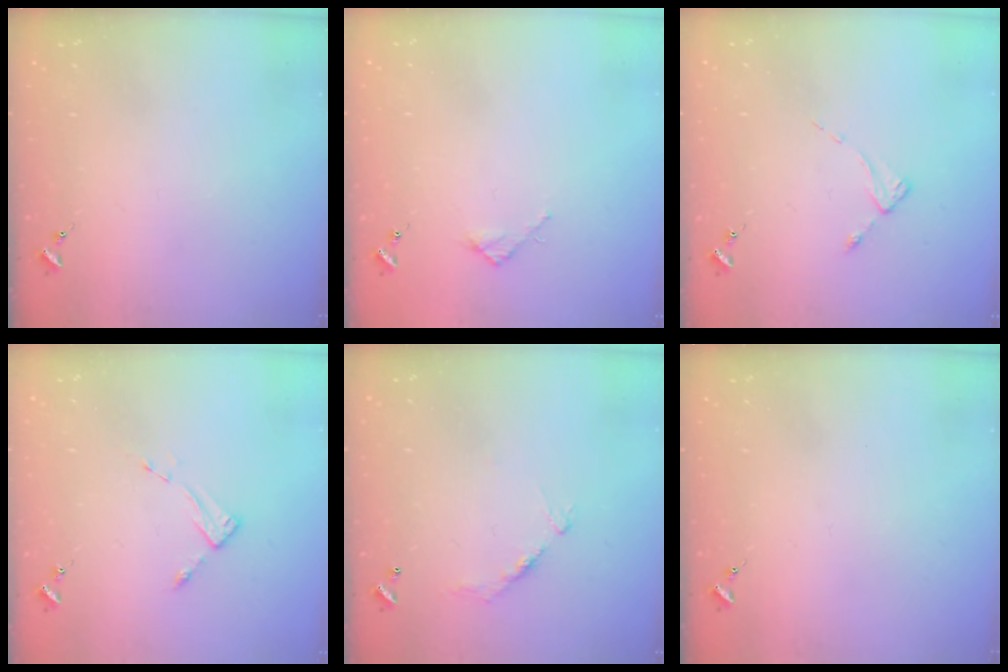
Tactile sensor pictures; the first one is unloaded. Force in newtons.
{"total": 2.7, "press": 2.7, "slide": 0.3}
{"total": 2.1, "press": 2.0, "slide": 0.4}
{"total": 2.6, "press": 2.6, "slide": 0.4}
{"total": 9.1, "press": 9.1, "slide": 0.8}
{"total": 0.0}